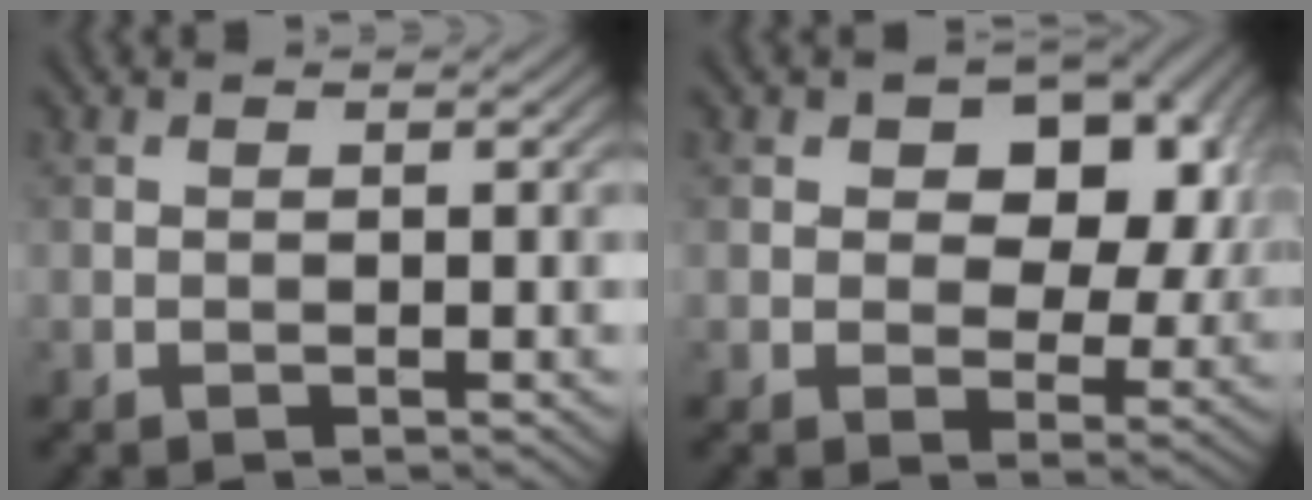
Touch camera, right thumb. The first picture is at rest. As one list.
[{"total": 11.6, "force": [3.6, 7.5, 8.1], "torque": [-0.119, -0.004, 0.057]}]